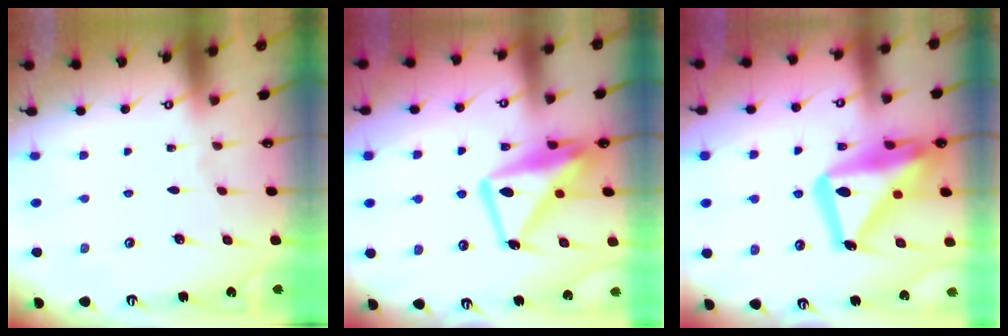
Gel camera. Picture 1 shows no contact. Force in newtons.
{"total": 14.6, "press": 14.5, "slide": 1.3}
{"total": 21.7, "press": 21.6, "slide": 2.0}